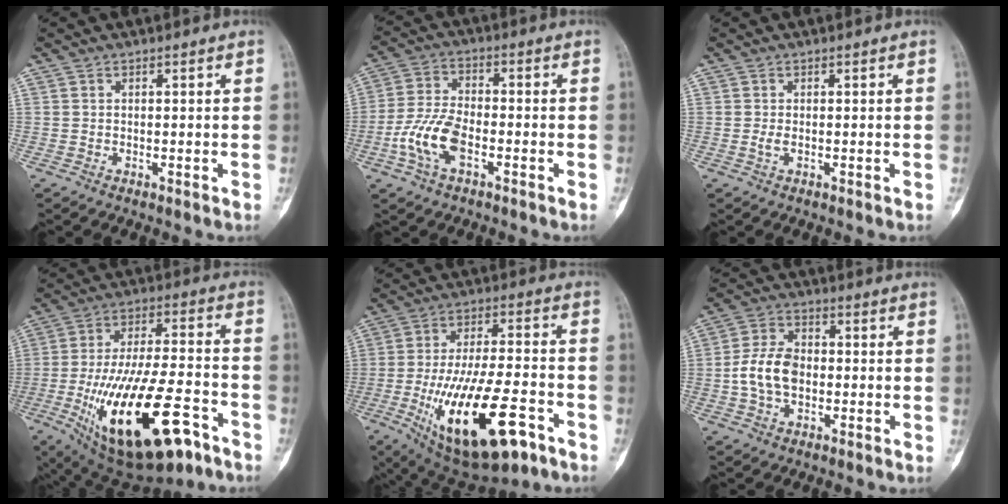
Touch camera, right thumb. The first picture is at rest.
{"total": 9.4, "force": [-3.4, 4.6, 7.4], "torque": [-0.163, 0.020, -0.069]}
{"total": 0.9, "force": [-0.2, 0.4, 0.8], "torque": [-0.023, -0.003, -0.002]}
{"total": 26.4, "force": [-11.9, 10.3, 21.2], "torque": [-0.380, 0.044, -0.182]}
{"total": 22.8, "force": [-9.6, 8.7, 18.8], "torque": [-0.337, 0.027, -0.143]}
{"total": 8.9, "force": [-1.1, 6.0, 6.5], "torque": [-0.114, 0.019, -0.027]}